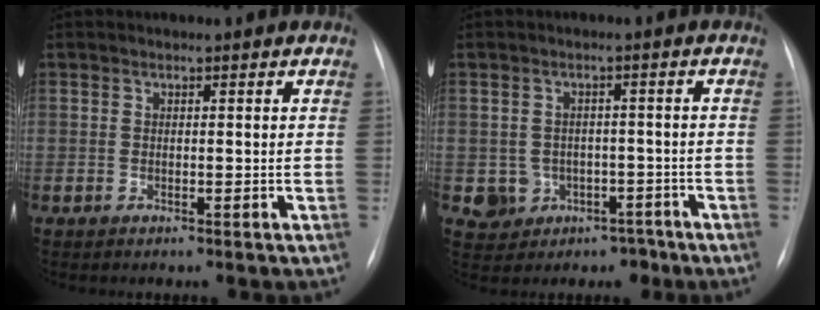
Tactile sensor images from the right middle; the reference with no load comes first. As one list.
[{"total": 6.4, "force": [-2.7, 5.7, 0.6], "torque": [-0.007, 0.019, -0.028]}]